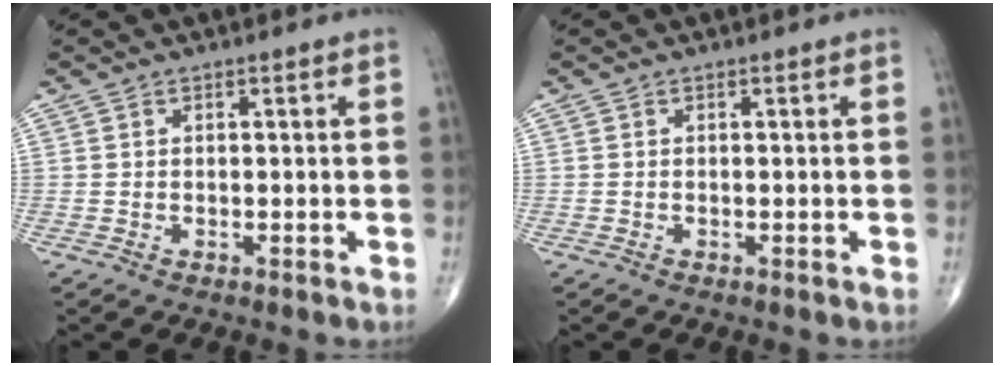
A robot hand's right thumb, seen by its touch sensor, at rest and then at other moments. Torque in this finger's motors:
{"motor_torque": [0.23, 0.03, -0.05, -0.14, -0.01]}